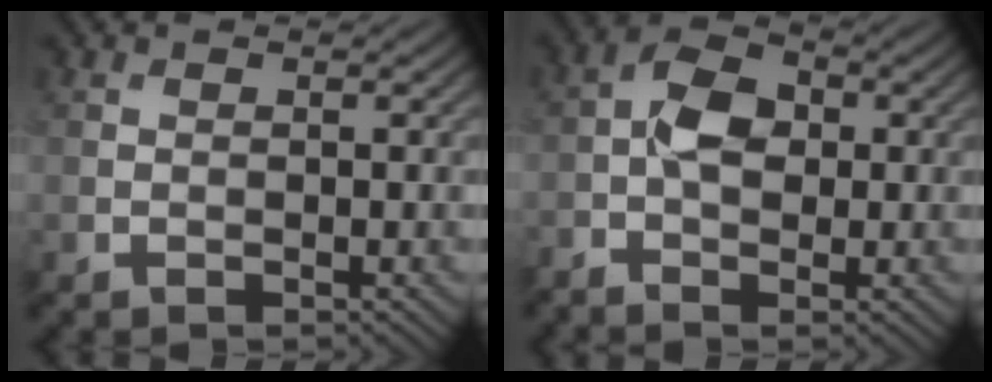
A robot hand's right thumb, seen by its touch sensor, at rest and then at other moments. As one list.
[{"total": 5.0, "force": [-0.8, 3.0, 3.9], "torque": [-0.079, 0.010, -0.026]}]